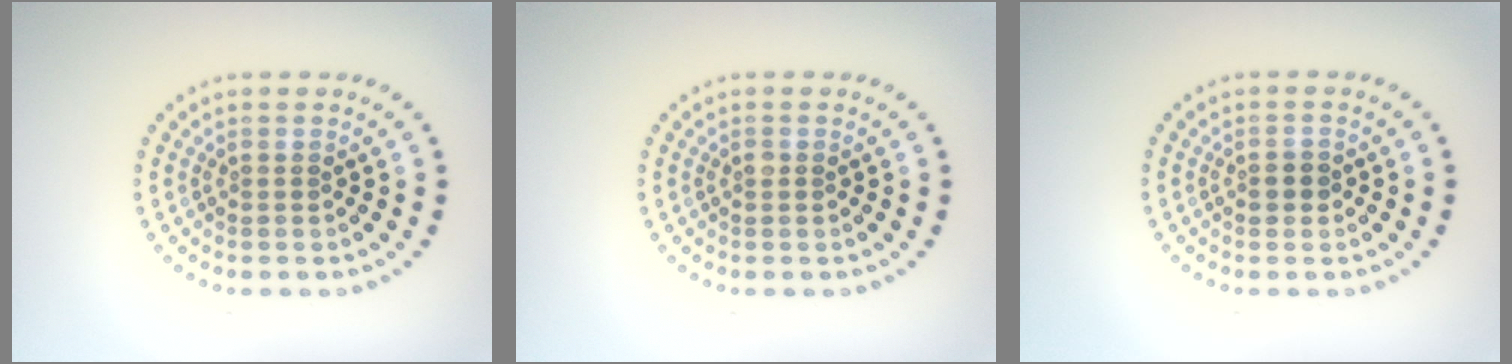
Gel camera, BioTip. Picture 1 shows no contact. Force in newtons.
{"total": 0.6, "press": 0.6, "slide": 0.1}
{"total": 1.3, "press": 1.3, "slide": 0.3}